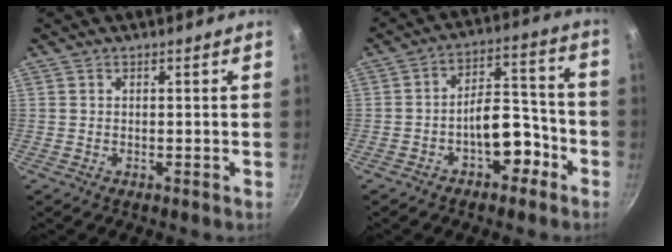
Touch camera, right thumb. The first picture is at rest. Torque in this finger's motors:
{"motor_torque": [1.42, 1.17, 1.33, -0.70, 0.34]}